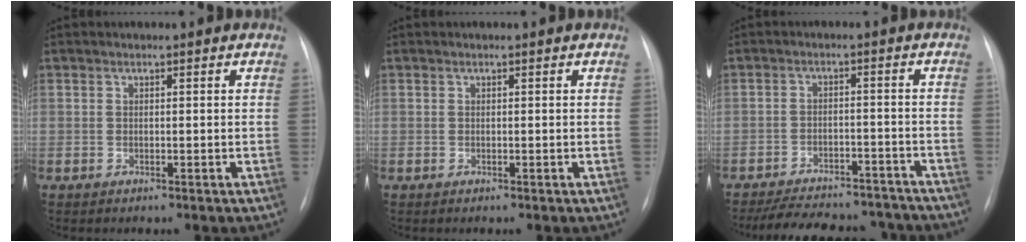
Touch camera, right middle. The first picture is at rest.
{"total": 0.0}
{"total": 16.2, "force": [-14.7, 4.6, 5.1], "torque": [-0.105, 0.004, -0.198]}